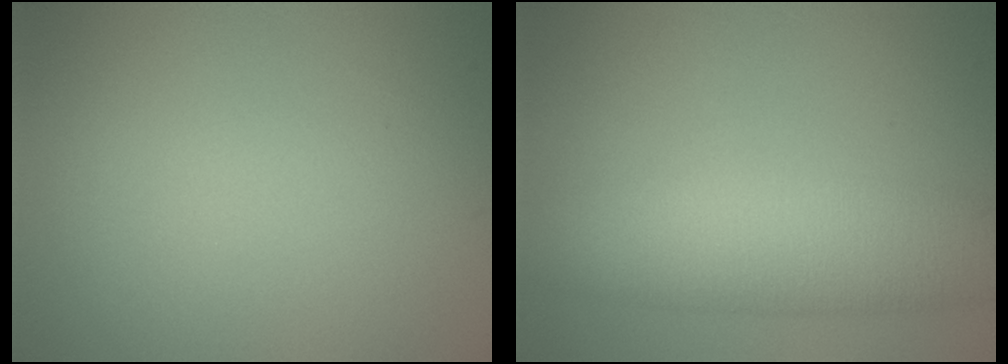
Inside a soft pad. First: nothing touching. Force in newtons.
{"total": 7.6, "press": 7.6, "slide": 0.3}